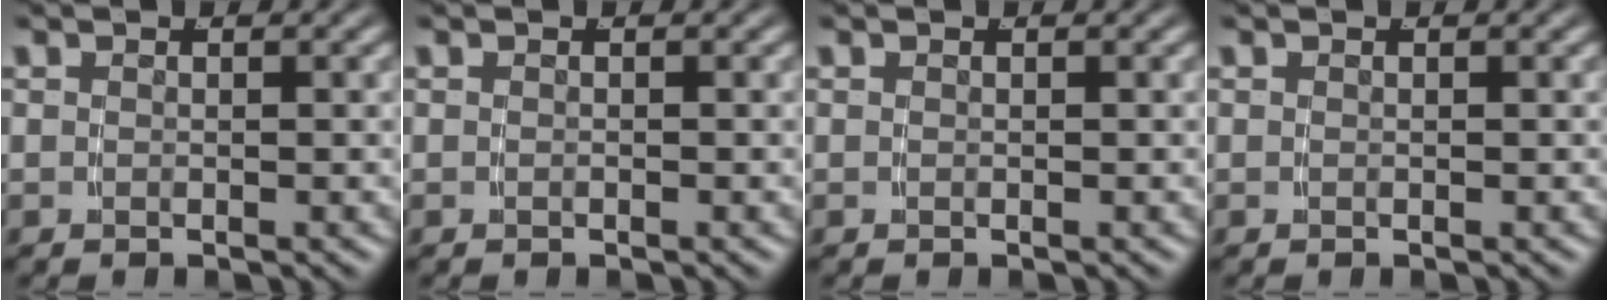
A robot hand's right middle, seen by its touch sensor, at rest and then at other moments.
{"total": 0.0}
{"total": 0.0}
{"total": 0.0}